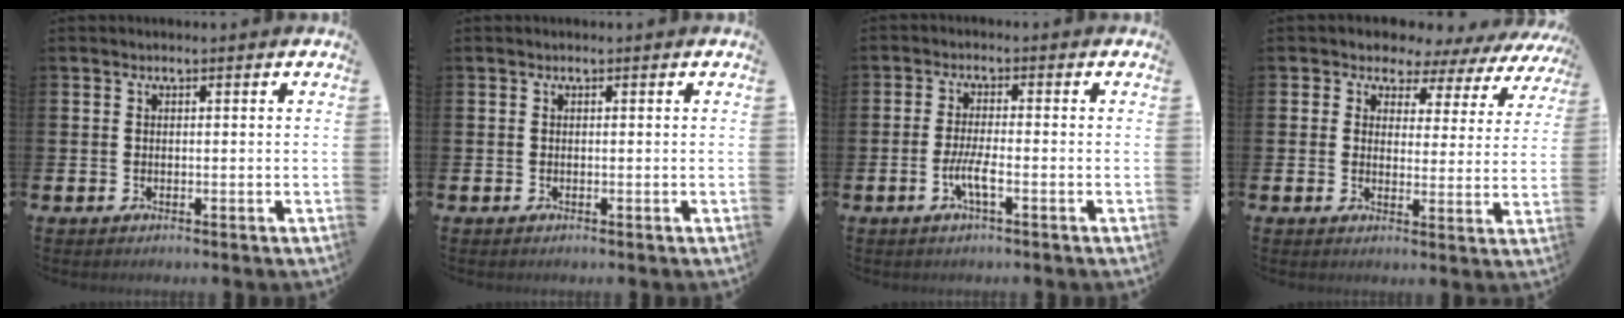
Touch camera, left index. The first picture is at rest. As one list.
[{"total": 0.0}, {"total": 3.2, "force": [-1.2, 0.6, 2.9], "torque": [-0.072, -0.003, -0.026]}, {"total": 3.6, "force": [2.7, 2.3, 0.2], "torque": [-0.019, -0.027, 0.039]}]